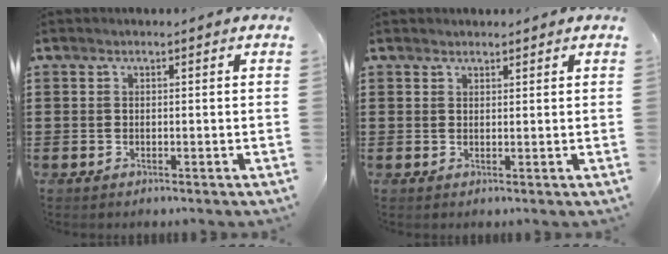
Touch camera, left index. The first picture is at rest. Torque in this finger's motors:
{"motor_torque": [-0.06, 0.02, -0.14, 0.01]}